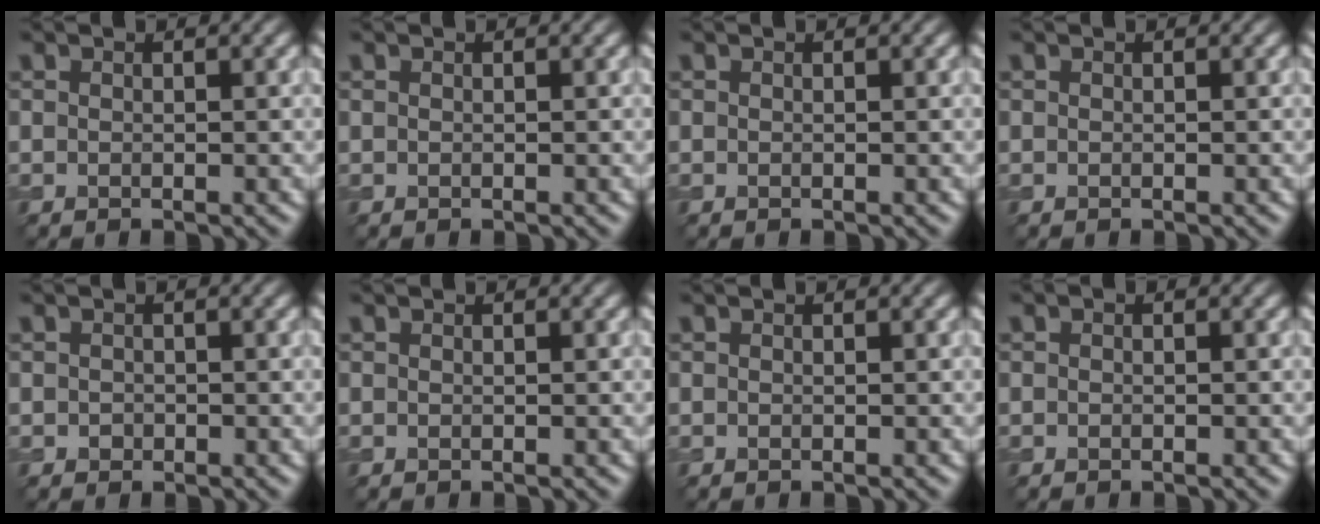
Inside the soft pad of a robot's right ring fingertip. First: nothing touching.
{"total": 0.0}
{"total": 0.0}
{"total": 0.0}
{"total": 0.5, "force": [-0.2, 0.5, 0.1], "torque": [0.000, -0.004, -0.004]}
{"total": 0.0}
{"total": 0.0}
{"total": 0.0}